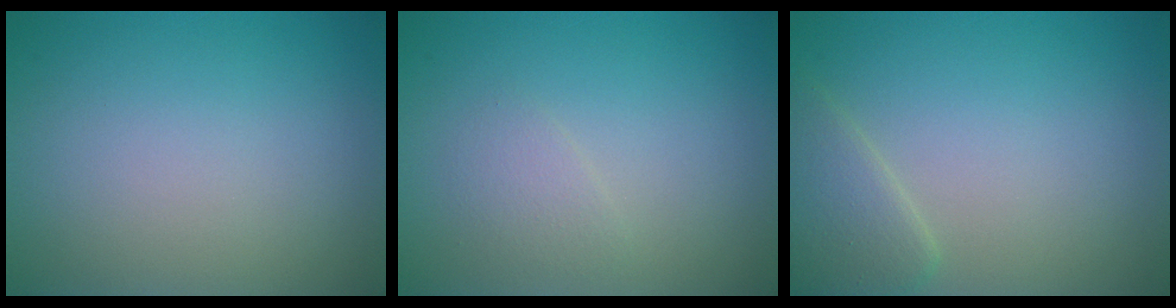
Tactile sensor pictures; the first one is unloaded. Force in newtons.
{"total": 1.3, "press": 1.3, "slide": 0.0}
{"total": 2.7, "press": 2.6, "slide": 0.2}